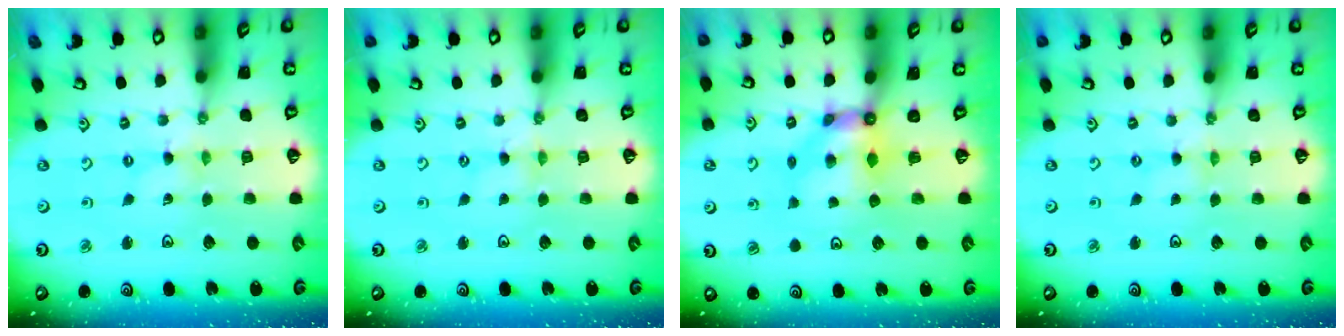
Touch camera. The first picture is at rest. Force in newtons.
{"total": 0.0}
{"total": 6.8, "press": 6.8, "slide": 0.4}
{"total": 0.0}